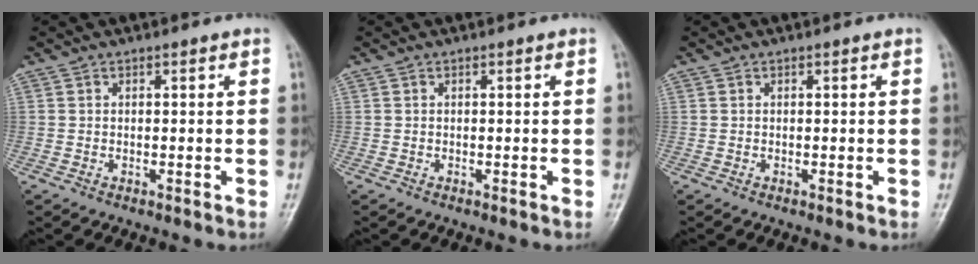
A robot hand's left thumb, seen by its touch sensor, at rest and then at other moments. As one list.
[{"total": 0.0}, {"total": 0.0}]